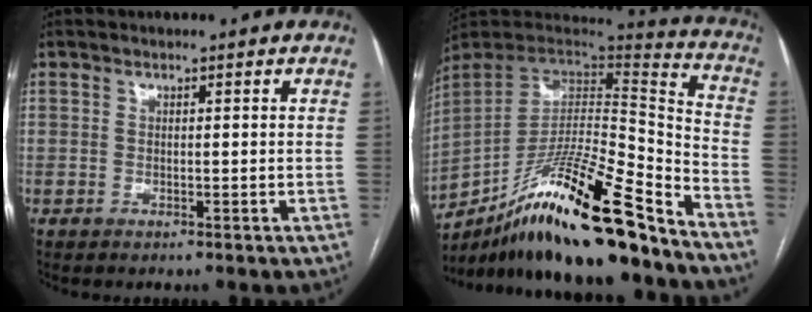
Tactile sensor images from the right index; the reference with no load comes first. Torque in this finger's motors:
{"motor_torque": [1.10, -1.04, 1.05, 0.21]}